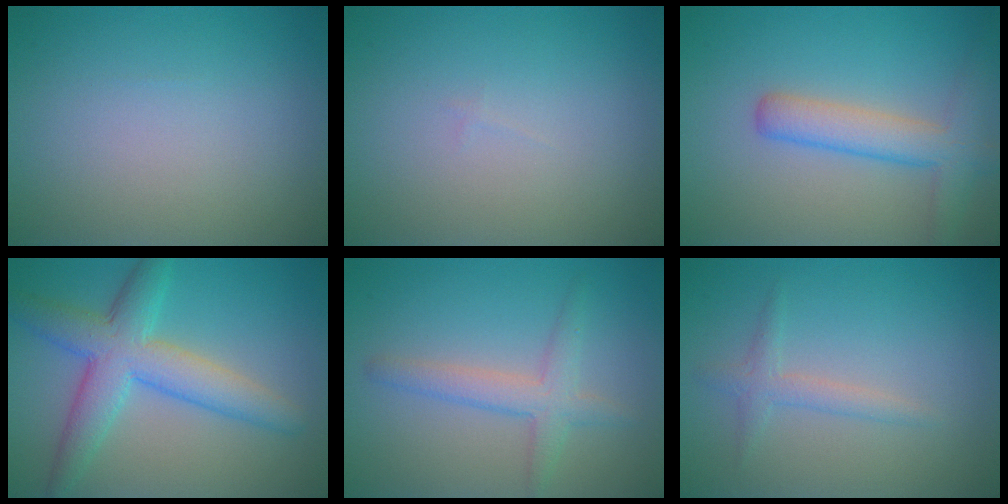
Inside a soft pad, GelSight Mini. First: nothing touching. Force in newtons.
{"total": 0.0}
{"total": 4.2, "press": 4.2, "slide": 0.2}
{"total": 6.3, "press": 6.3, "slide": 0.2}
{"total": 2.8, "press": 2.8, "slide": 0.2}
{"total": 1.7, "press": 1.7, "slide": 0.1}